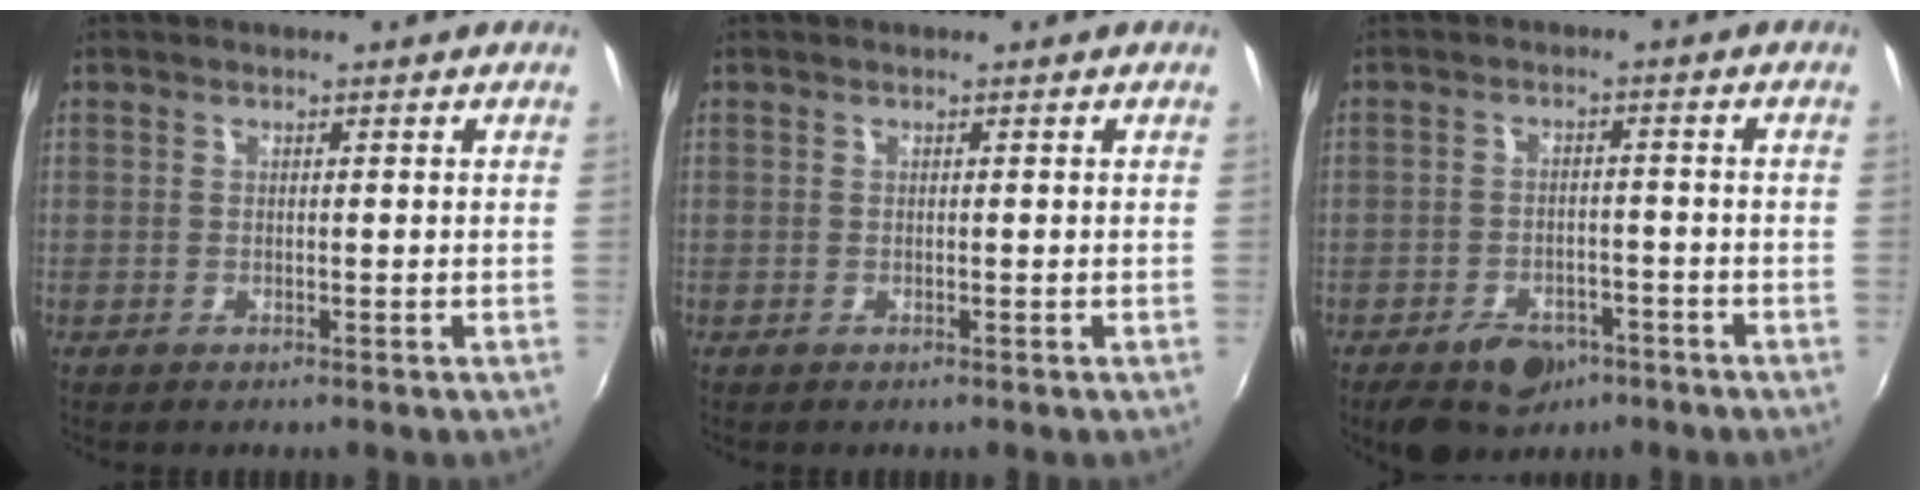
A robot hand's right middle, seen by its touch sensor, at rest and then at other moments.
{"total": 0.0}
{"total": 9.5, "force": [-6.3, 5.6, 4.3], "torque": [-0.098, 0.004, -0.085]}